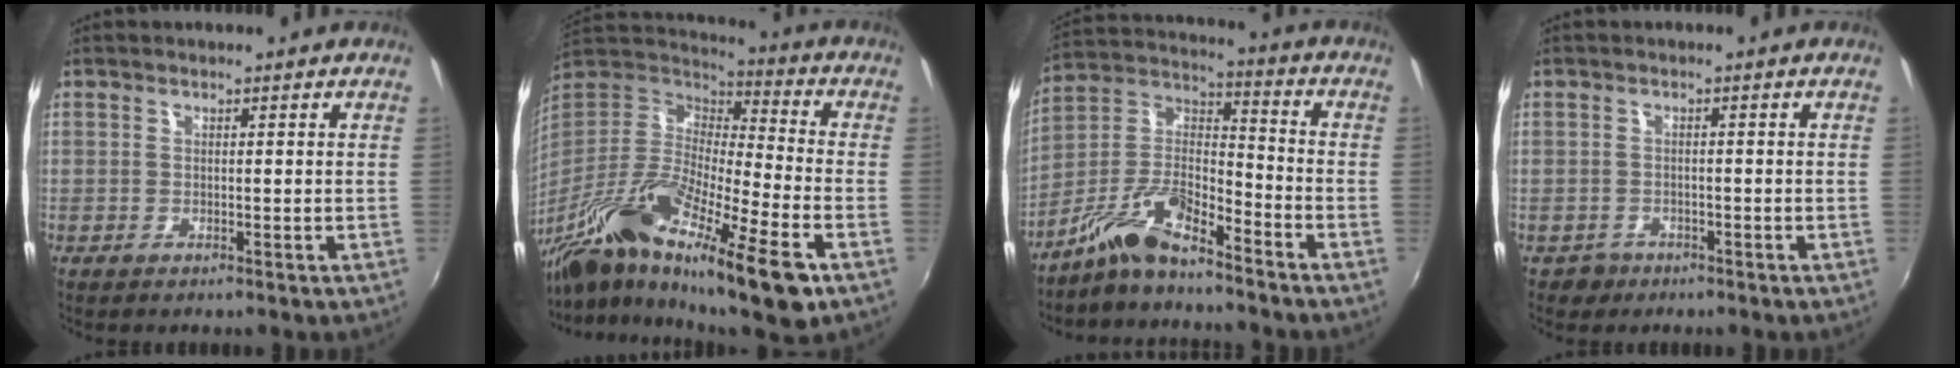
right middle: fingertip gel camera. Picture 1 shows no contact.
{"total": 25.1, "force": [-15.4, 4.1, 19.4], "torque": [-0.335, -0.039, -0.281]}
{"total": 9.9, "force": [-7.7, 2.2, 5.8], "torque": [-0.137, 0.024, -0.156]}
{"total": 2.5, "force": [-1.5, 2.0, 0.2], "torque": [-0.012, 0.000, -0.022]}